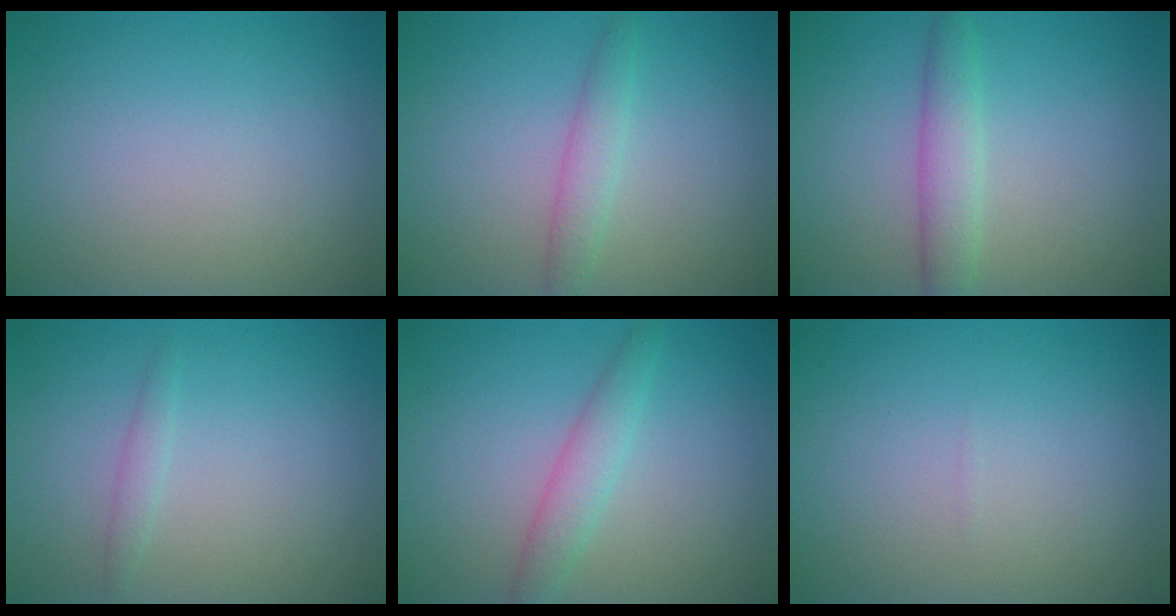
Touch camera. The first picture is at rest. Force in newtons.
{"total": 1.9, "press": 1.9, "slide": 0.1}
{"total": 2.8, "press": 2.8, "slide": 0.1}
{"total": 1.0, "press": 1.0, "slide": 0.1}
{"total": 2.4, "press": 2.4, "slide": 0.1}
{"total": 0.0}